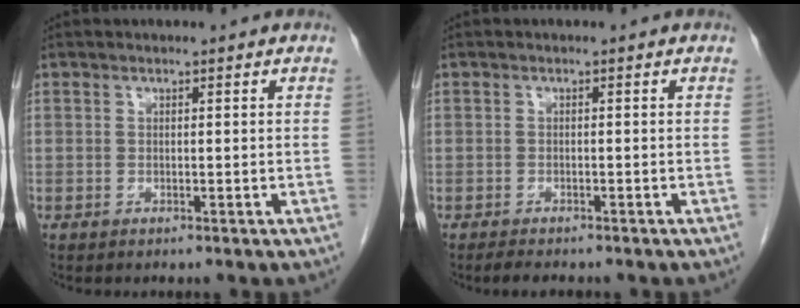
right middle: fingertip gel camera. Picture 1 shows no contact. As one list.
[{"total": 2.2, "force": [-1.9, 0.5, 1.0], "torque": [-0.028, -0.009, -0.026]}]